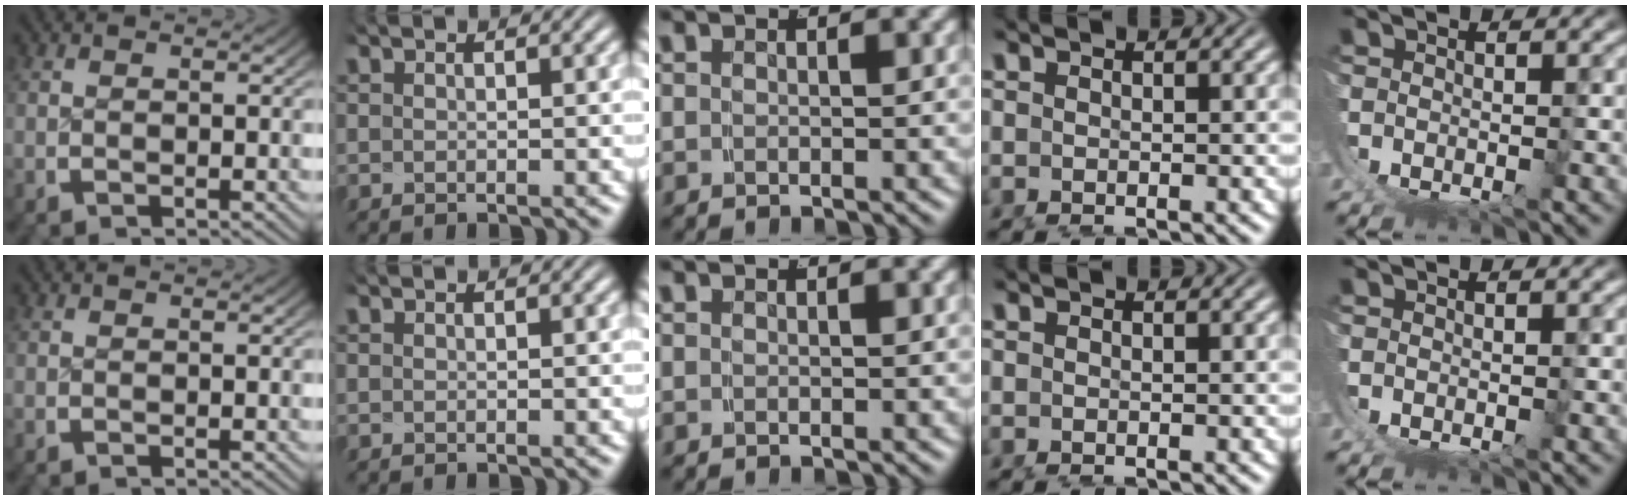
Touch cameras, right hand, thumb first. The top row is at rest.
{}